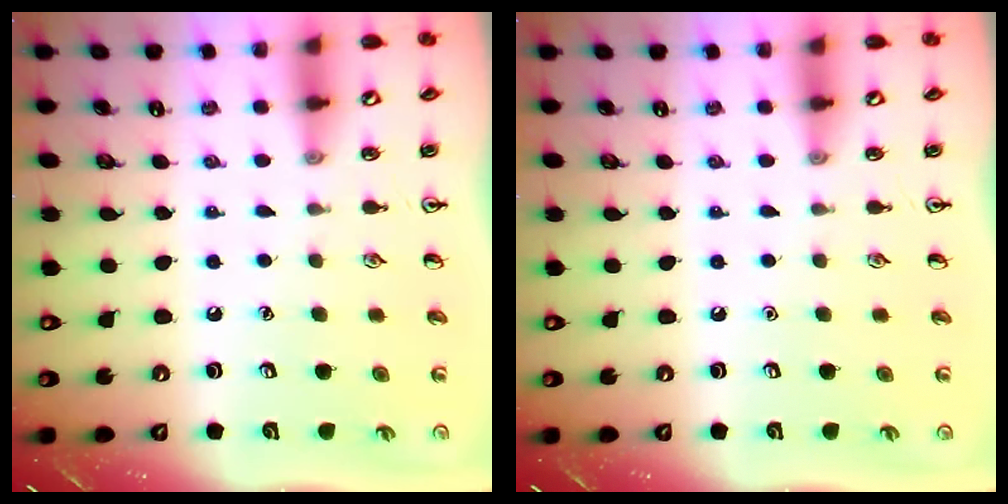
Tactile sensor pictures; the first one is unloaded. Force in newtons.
{"total": 0.0}